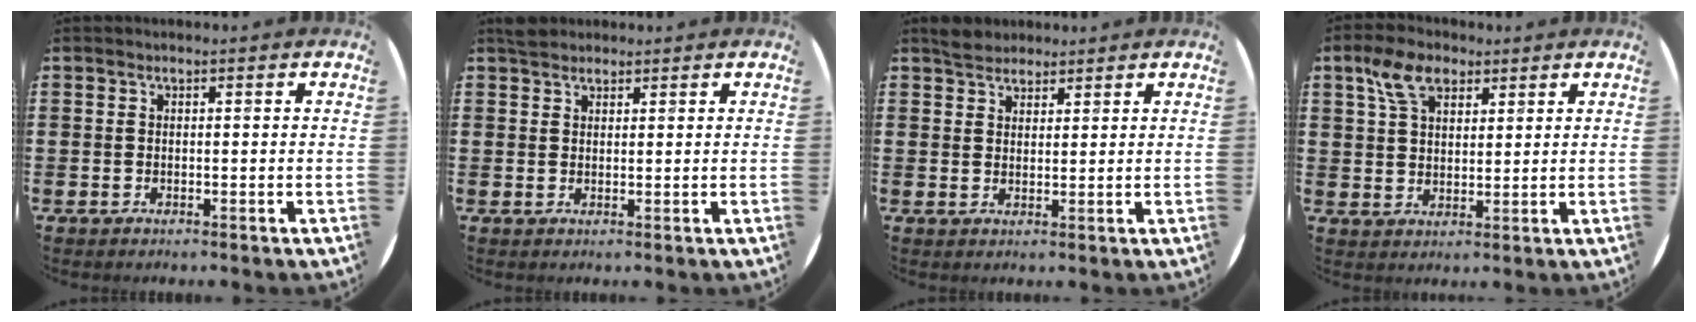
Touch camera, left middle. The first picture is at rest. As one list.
[{"total": 1.8, "force": [1.6, 0.7, 0.3], "torque": [-0.001, 0.001, 0.031]}, {"total": 2.7, "force": [2.5, 1.1, 0.2], "torque": [-0.003, 0.002, 0.047]}, {"total": 6.2, "force": [3.9, 3.5, 3.3], "torque": [-0.070, 0.009, 0.071]}]